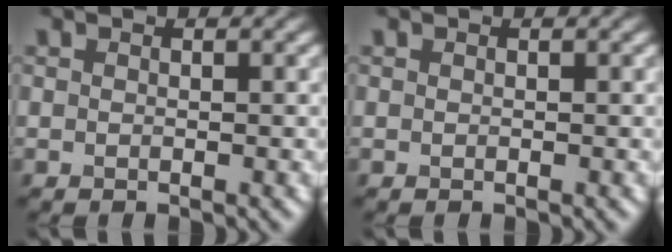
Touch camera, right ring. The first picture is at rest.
{"total": 0.0}